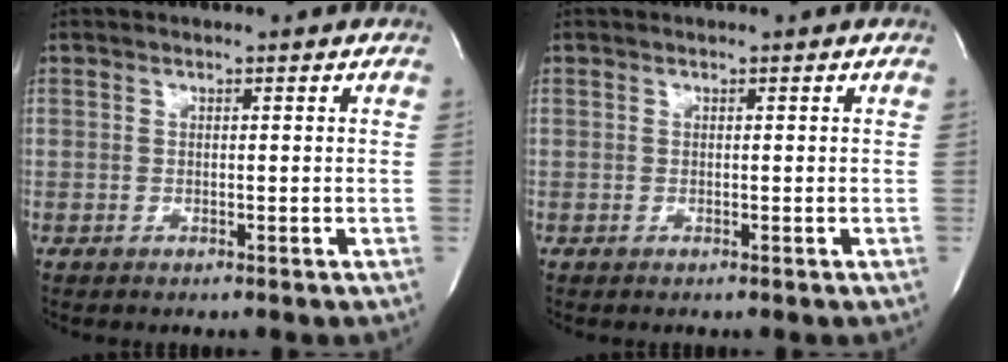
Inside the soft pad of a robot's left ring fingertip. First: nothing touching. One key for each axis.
{"total": 0.0}